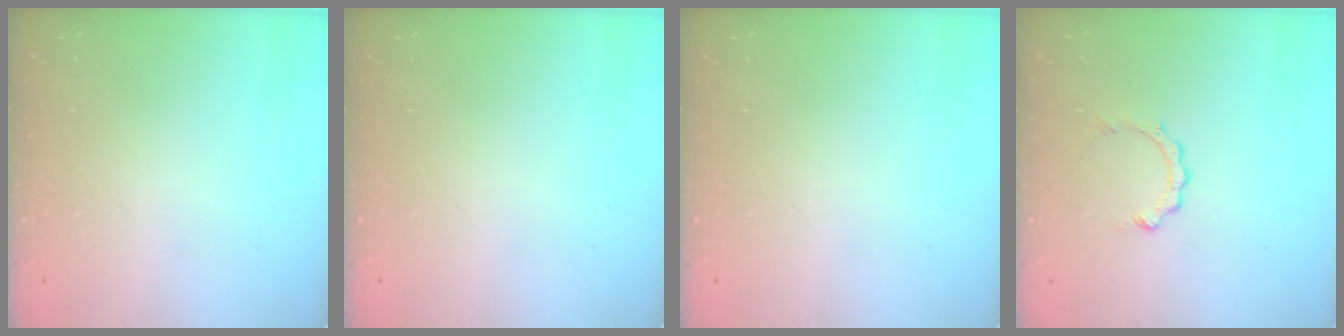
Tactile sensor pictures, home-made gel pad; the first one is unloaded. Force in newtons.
{"total": 0.0}
{"total": 0.0}
{"total": 2.4, "press": 2.4, "slide": 0.3}